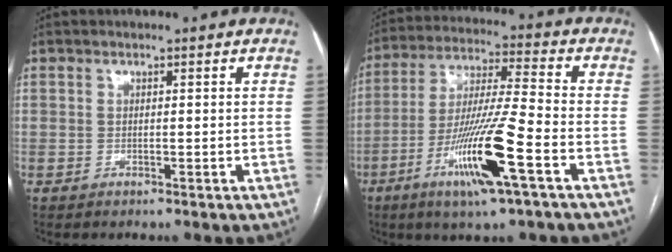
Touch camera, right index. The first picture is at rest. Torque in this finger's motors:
{"motor_torque": [1.94, -0.20, 0.77, 0.21]}